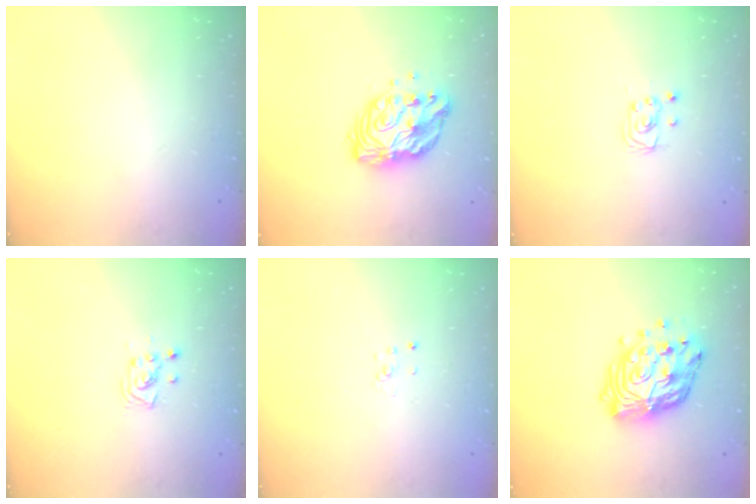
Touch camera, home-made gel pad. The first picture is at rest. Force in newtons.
{"total": 12.8, "press": 12.8, "slide": 1.1}
{"total": 2.4, "press": 2.4, "slide": 0.2}
{"total": 3.6, "press": 3.6, "slide": 0.2}
{"total": 3.1, "press": 3.1, "slide": 0.4}
{"total": 16.7, "press": 16.6, "slide": 1.7}